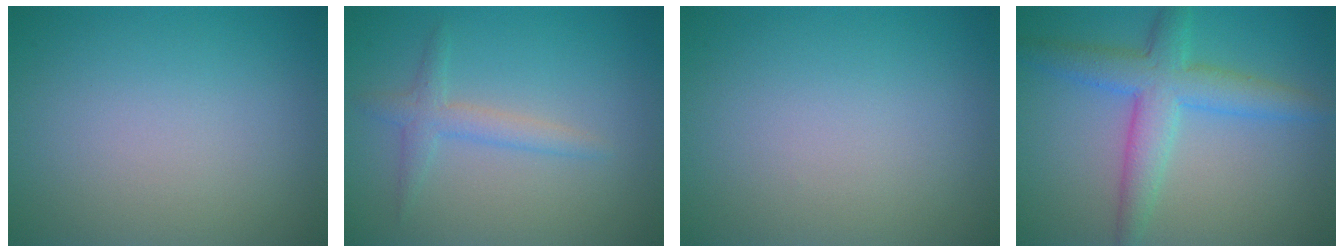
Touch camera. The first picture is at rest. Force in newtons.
{"total": 2.0, "press": 2.0, "slide": 0.1}
{"total": 0.0}
{"total": 5.3, "press": 5.3, "slide": 0.0}